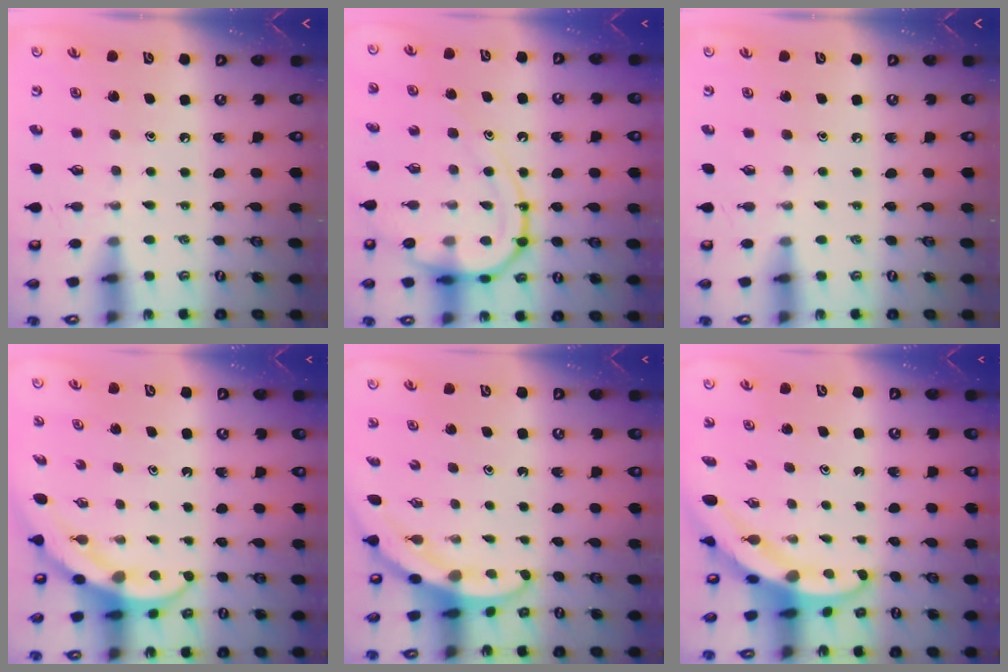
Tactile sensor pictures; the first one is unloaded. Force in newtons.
{"total": 13.3, "press": 13.3, "slide": 1.2}
{"total": 0.0}
{"total": 4.0, "press": 4.0, "slide": 0.4}
{"total": 3.3, "press": 3.3, "slide": 0.1}
{"total": 5.1, "press": 5.1, "slide": 0.4}